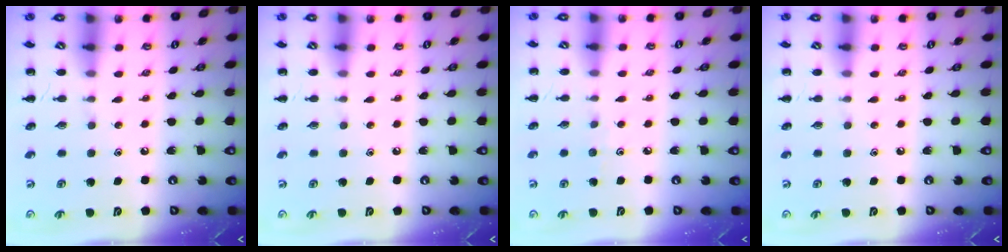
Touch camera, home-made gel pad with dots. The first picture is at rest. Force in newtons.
{"total": 0.0}
{"total": 2.9, "press": 2.7, "slide": 1.2}
{"total": 0.0}